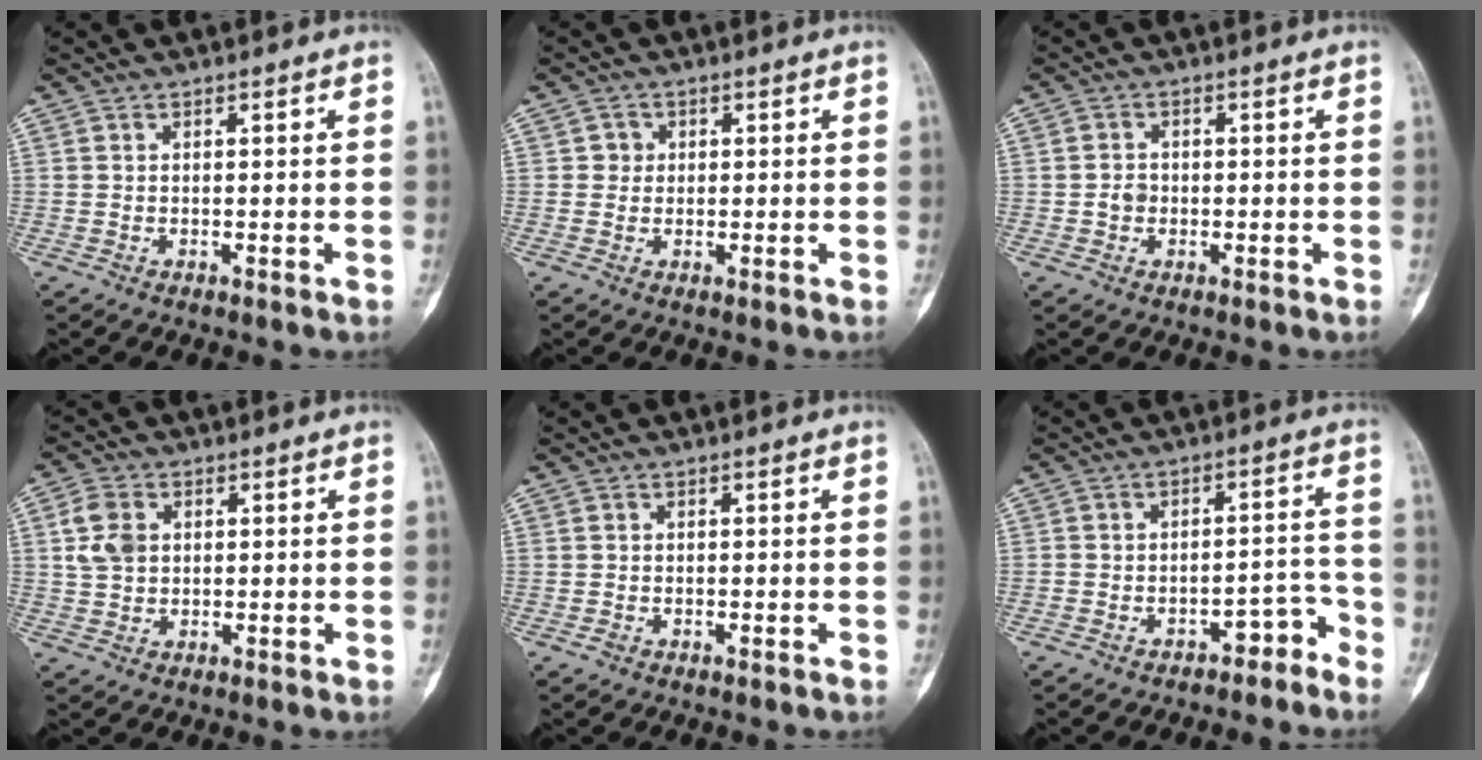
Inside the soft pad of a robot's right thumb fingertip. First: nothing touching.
{"total": 2.0, "force": [0.3, 1.9, 0.4], "torque": [0.006, 0.004, 0.000]}
{"total": 2.3, "force": [-0.4, 2.0, 1.1], "torque": [-0.010, 0.008, -0.010]}
{"total": 5.7, "force": [1.1, 4.3, 3.6], "torque": [-0.066, 0.003, 0.019]}
{"total": 0.8, "force": [-0.5, 0.6, 0.3], "torque": [-0.005, 0.004, -0.011]}
{"total": 5.5, "force": [-4.2, 2.9, 2.1], "torque": [-0.006, 0.068, -0.055]}